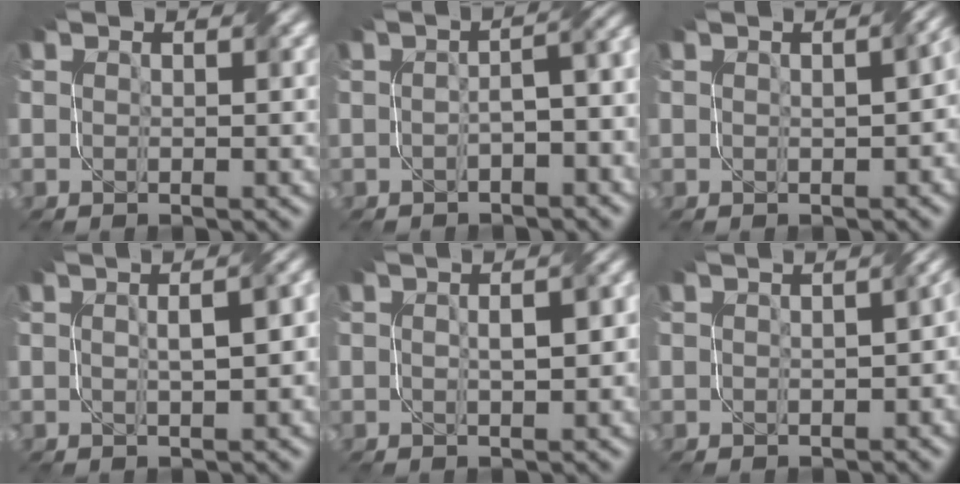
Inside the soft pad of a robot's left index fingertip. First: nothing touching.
{"total": 4.6, "force": [-0.9, 1.7, 4.2], "torque": [-0.048, 0.010, -0.012]}
{"total": 3.0, "force": [0.2, 1.2, 2.8], "torque": [-0.029, 0.006, 0.011]}
{"total": 5.3, "force": [0.6, 2.0, 4.9], "torque": [-0.046, 0.022, 0.005]}
{"total": 3.7, "force": [0.2, 1.3, 3.4], "torque": [-0.044, 0.012, 0.003]}
{"total": 3.7, "force": [-0.1, 2.0, 3.1], "torque": [-0.017, 0.000, 0.011]}